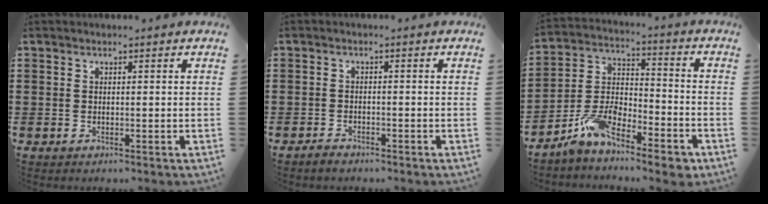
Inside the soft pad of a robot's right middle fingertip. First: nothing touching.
{"total": 1.4, "force": [-1.3, 0.4, 0.2], "torque": [-0.009, 0.001, -0.027]}
{"total": 9.5, "force": [-7.2, 3.5, 5.2], "torque": [-0.110, 0.016, -0.138]}